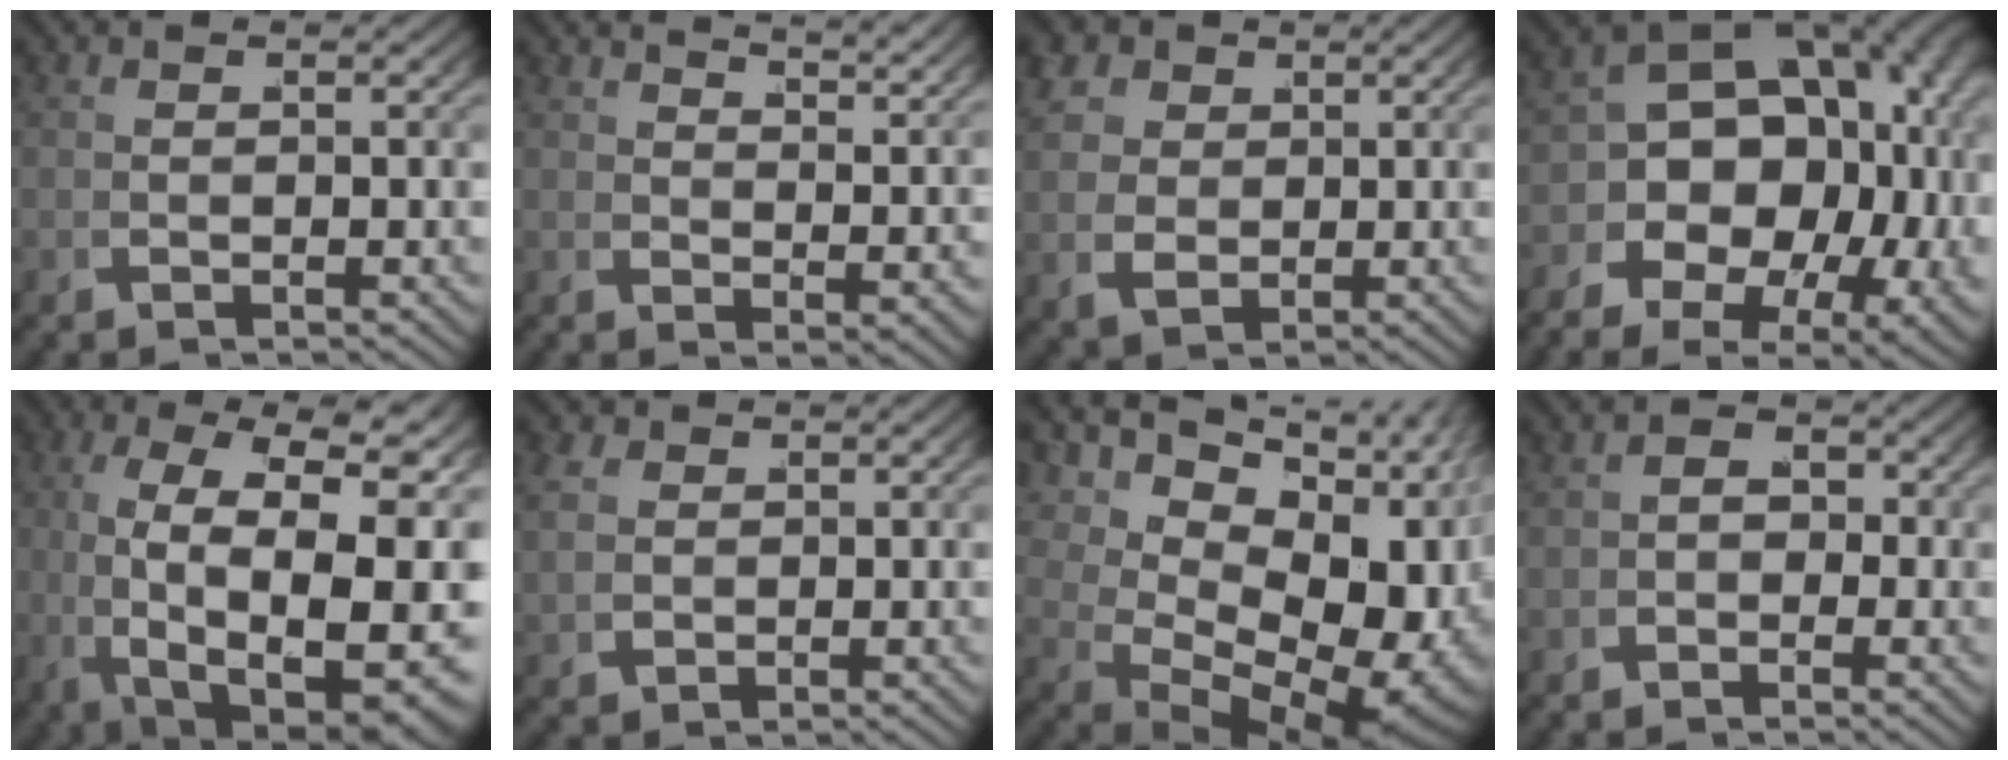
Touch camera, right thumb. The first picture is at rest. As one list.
[{"total": 3.8, "force": [3.6, 0.0, 1.3], "torque": [-0.003, 0.007, 0.060]}, {"total": 5.8, "force": [1.4, 4.8, 3.0], "torque": [-0.073, -0.017, 0.036]}, {"total": 18.4, "force": [0.6, 13.6, 12.5], "torque": [-0.210, -0.026, 0.003]}, {"total": 21.0, "force": [-1.0, 12.8, 16.6], "torque": [-0.311, -0.058, 0.020]}, {"total": 2.6, "force": [1.3, 2.1, 0.9], "torque": [-0.027, -0.004, 0.032]}, {"total": 17.7, "force": [0.1, 11.8, 13.1], "torque": [-0.226, -0.020, 0.019]}, {"total": 2.0, "force": [-0.3, 1.8, 1.0], "torque": [-0.005, 0.002, -0.010]}]